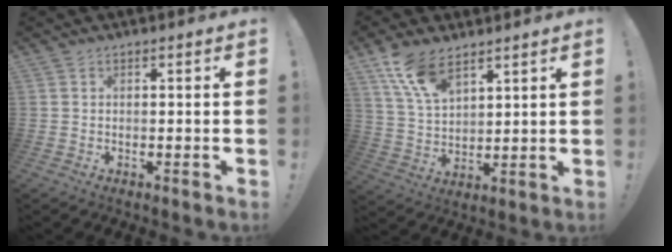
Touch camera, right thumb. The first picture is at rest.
{"total": 11.1, "force": [8.0, 4.9, 6.0], "torque": [-0.115, -0.041, 0.154]}